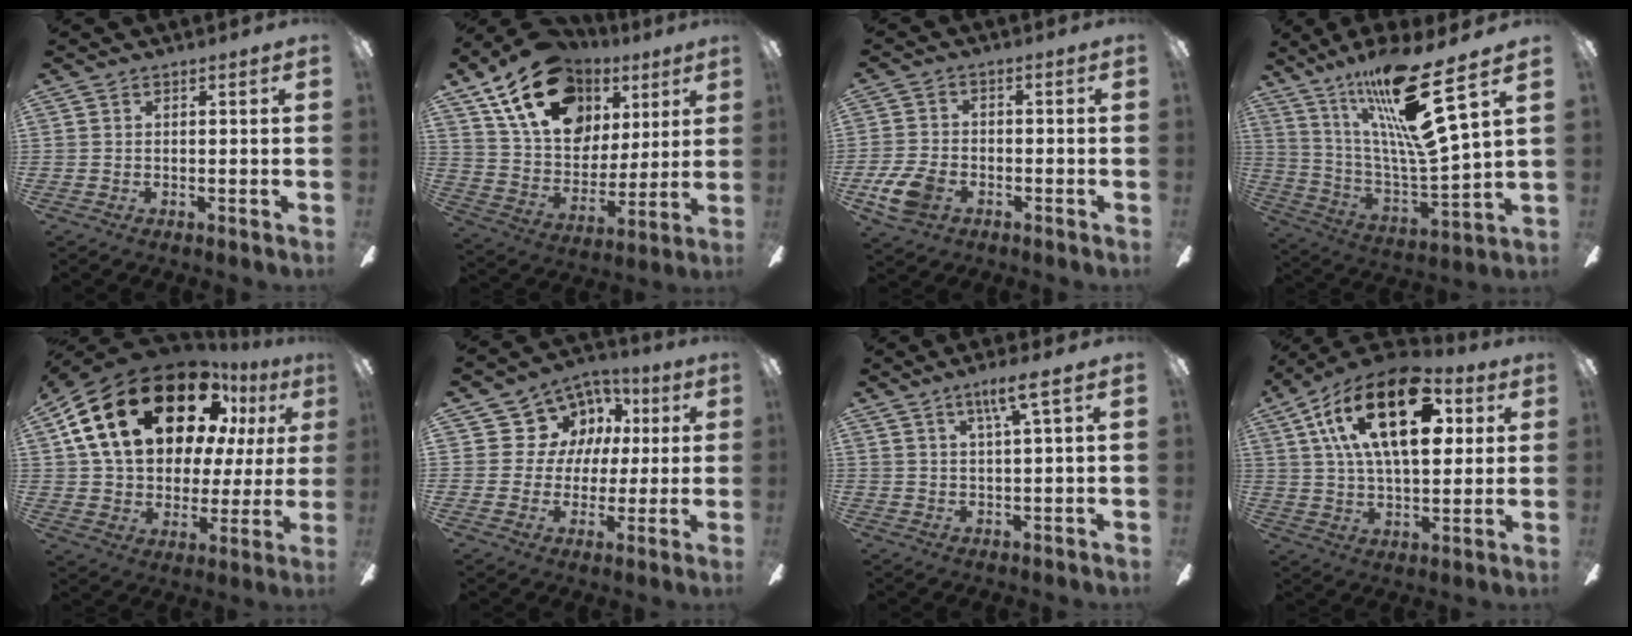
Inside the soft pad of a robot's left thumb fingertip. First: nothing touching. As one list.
[{"total": 22.2, "force": [11.5, 14.7, 11.9], "torque": [-0.207, -0.034, 0.217]}, {"total": 8.3, "force": [-3.8, 5.3, 5.2], "torque": [-0.124, 0.009, -0.072]}, {"total": 22.7, "force": [14.7, 3.2, 16.9], "torque": [-0.321, -0.086, 0.231]}, {"total": 28.8, "force": [12.9, 16.0, 20.2], "torque": [-0.384, -0.066, 0.230]}, {"total": 10.1, "force": [2.7, 9.6, 1.7], "torque": [-0.038, -0.007, 0.057]}, {"total": 6.1, "force": [3.2, 0.4, 5.2], "torque": [-0.092, -0.005, 0.047]}, {"total": 24.8, "force": [9.6, 12.2, 19.3], "torque": [-0.338, -0.017, 0.149]}]